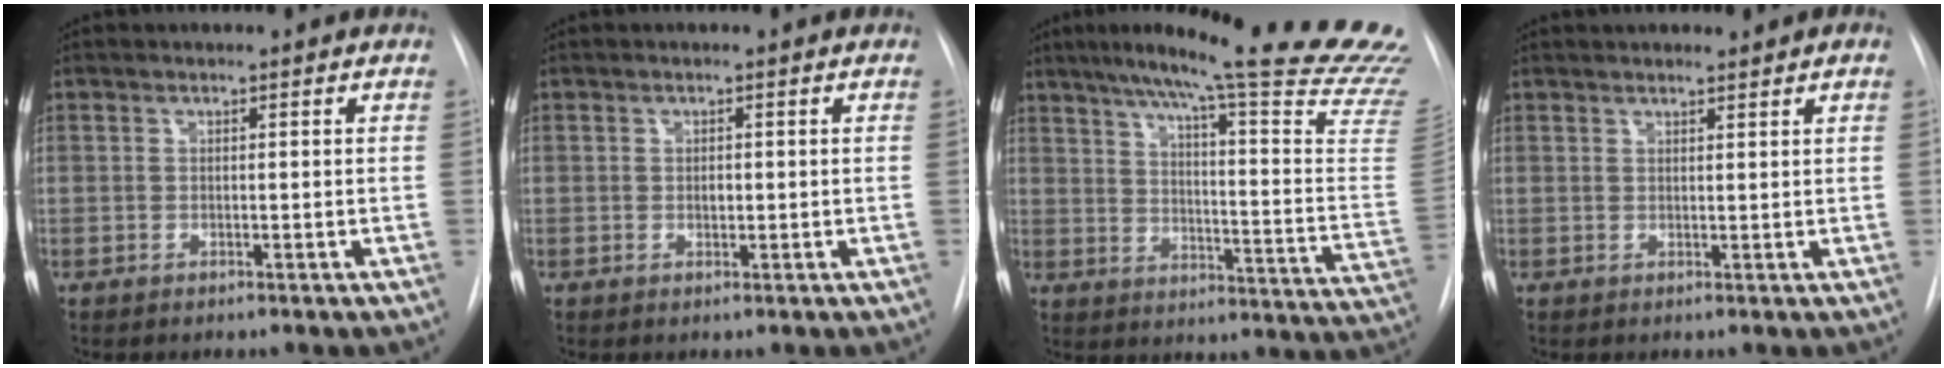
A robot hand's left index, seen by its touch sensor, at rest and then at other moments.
{"total": 1.0, "force": [-0.6, 0.6, 0.6], "torque": [-0.007, -0.006, -0.010]}
{"total": 29.5, "force": [24.9, -0.6, 15.7], "torque": [-0.195, -0.110, 0.310]}
{"total": 3.7, "force": [3.2, 0.5, 1.6], "torque": [-0.017, 0.013, 0.037]}